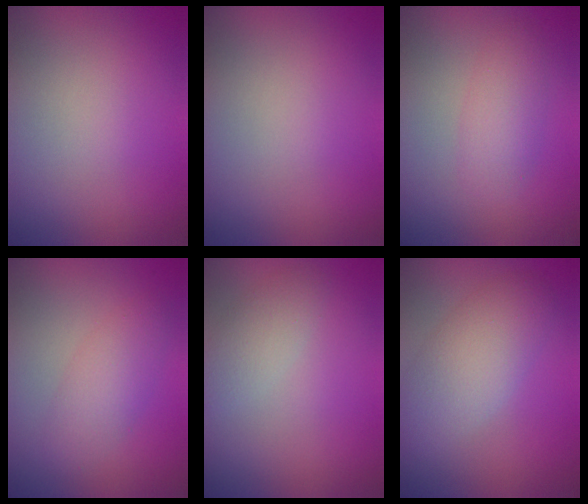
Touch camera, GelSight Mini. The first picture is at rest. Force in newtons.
{"total": 0.0}
{"total": 2.4, "press": 2.4, "slide": 0.0}
{"total": 2.6, "press": 2.6, "slide": 0.1}
{"total": 2.0, "press": 2.0, "slide": 0.1}
{"total": 4.5, "press": 4.4, "slide": 0.4}